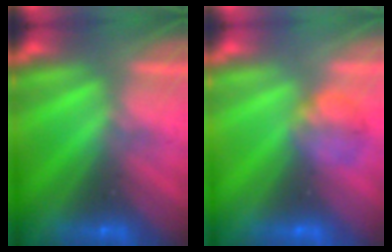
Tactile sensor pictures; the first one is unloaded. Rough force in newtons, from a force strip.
{"total": 3.5}